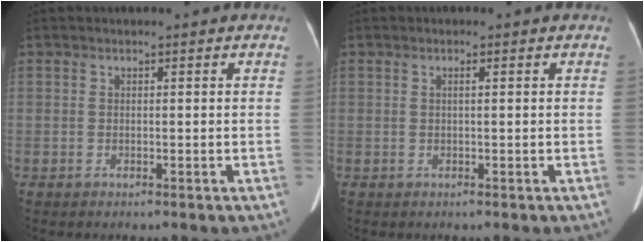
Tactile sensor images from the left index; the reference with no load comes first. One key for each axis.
{"total": 0.6, "fx": 0.1, "fy": -0.1, "fz": 0.6, "tx": -0.014, "ty": -0.001, "tz": 0.000}